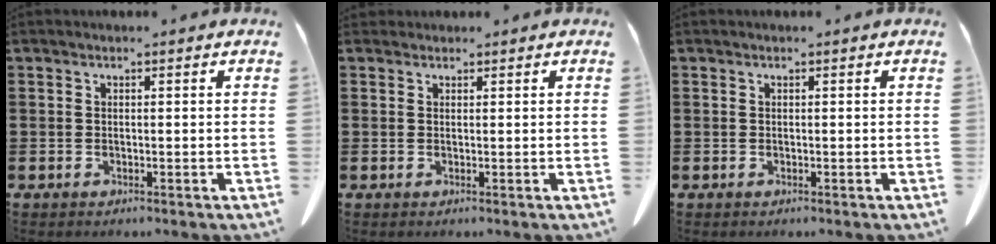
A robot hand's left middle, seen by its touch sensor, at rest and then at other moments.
{"total": 0.8, "force": [0.7, 0.3, 0.1], "torque": [-0.004, 0.000, 0.015]}
{"total": 0.0}